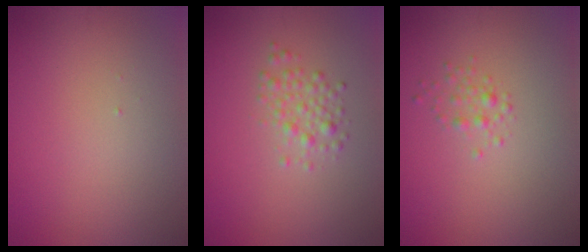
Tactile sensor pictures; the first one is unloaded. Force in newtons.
{"total": 1.9, "press": 1.9, "slide": 0.1}
{"total": 1.2, "press": 1.2, "slide": 0.0}